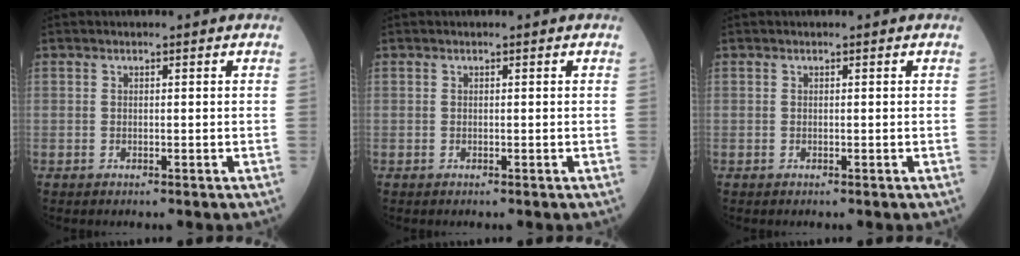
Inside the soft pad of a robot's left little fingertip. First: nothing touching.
{"total": 0.0}
{"total": 0.0}